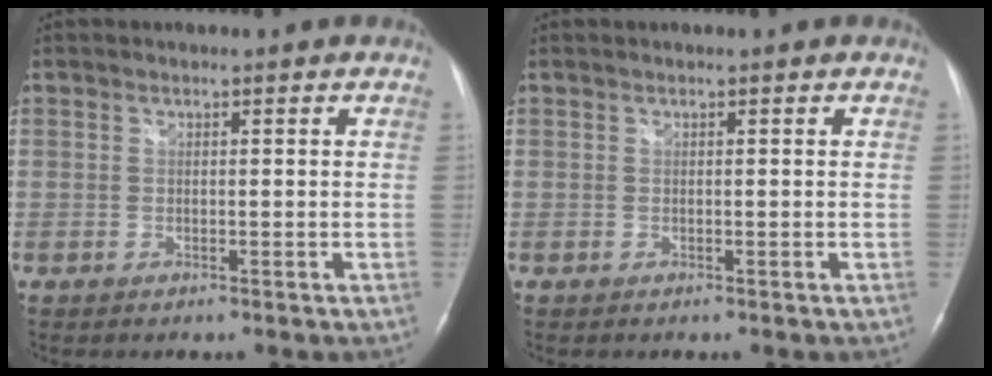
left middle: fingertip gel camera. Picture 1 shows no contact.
{"total": 0.0}